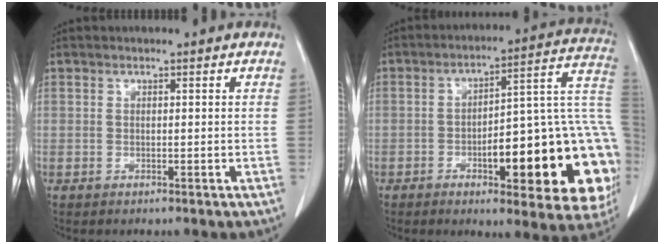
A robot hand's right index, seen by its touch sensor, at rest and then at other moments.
{"total": 24.2, "force": [-6.2, 5.9, 22.6], "torque": [-0.201, 0.029, -0.067]}